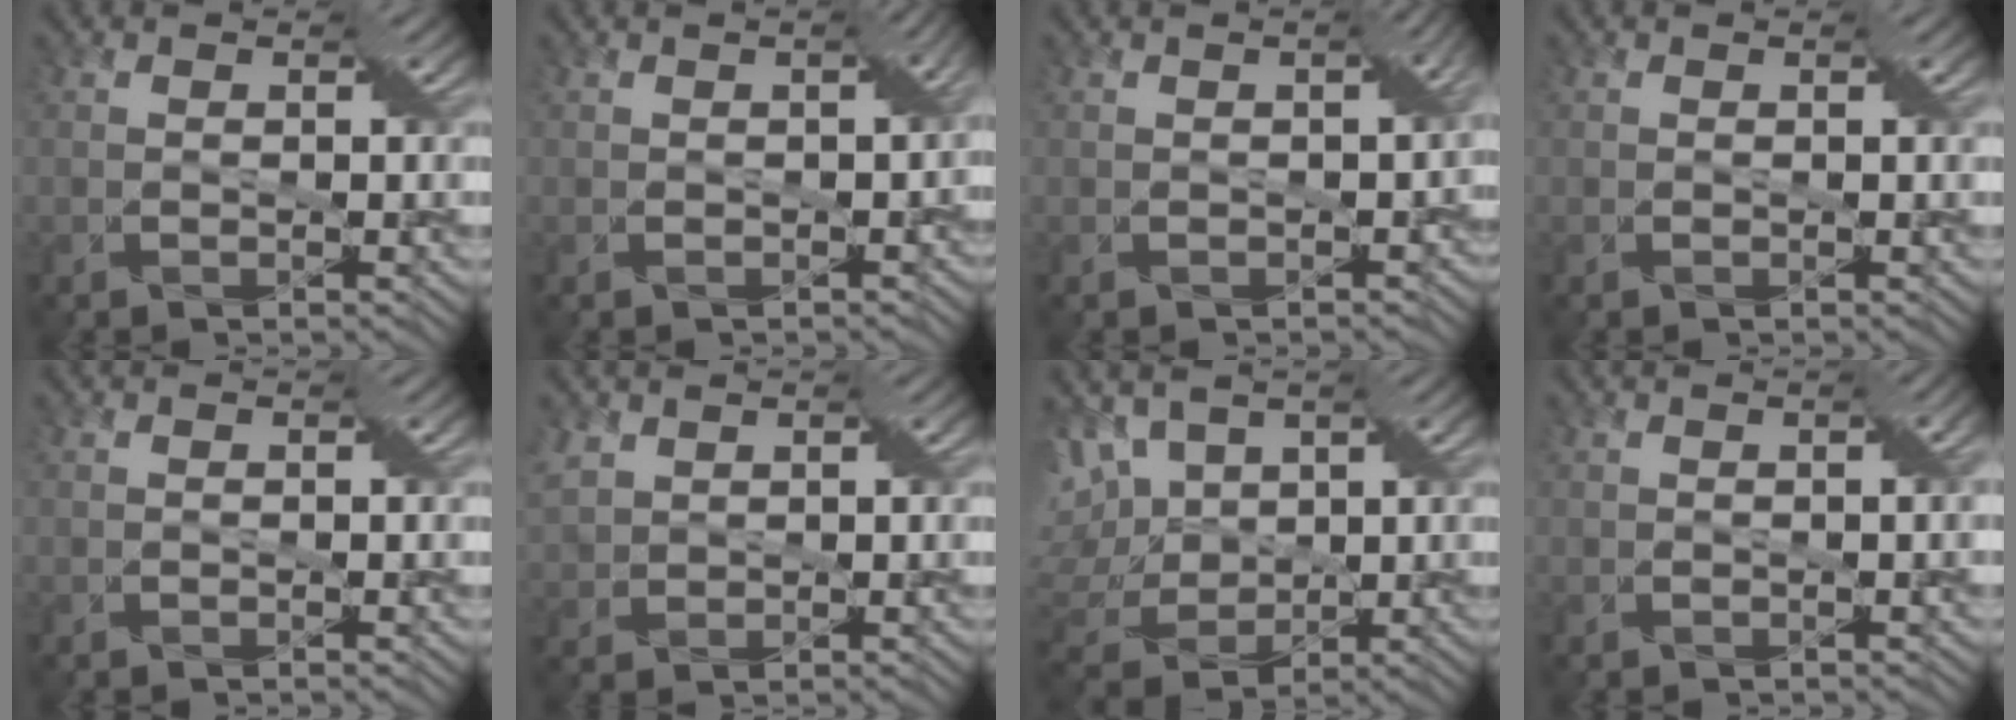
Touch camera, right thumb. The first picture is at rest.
{"total": 3.7, "force": [-0.6, 2.1, 3.0], "torque": [-0.038, -0.009, -0.006]}
{"total": 5.0, "force": [-0.9, 2.9, 4.0], "torque": [-0.043, -0.017, -0.009]}
{"total": 0.0}
{"total": 0.0}
{"total": 4.1, "force": [1.7, 2.9, 2.4], "torque": [-0.075, 0.002, 0.034]}
{"total": 12.8, "force": [1.9, 9.3, 8.7], "torque": [-0.232, 0.009, 0.030]}
{"total": 1.9, "force": [0.1, 0.3, 1.9], "torque": [-0.025, 0.007, 0.001]}